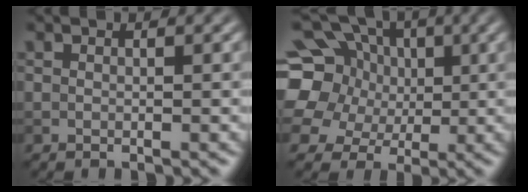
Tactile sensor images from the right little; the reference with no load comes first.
{"total": 10.4, "force": [1.5, 9.0, 4.9], "torque": [-0.129, 0.016, 0.020]}